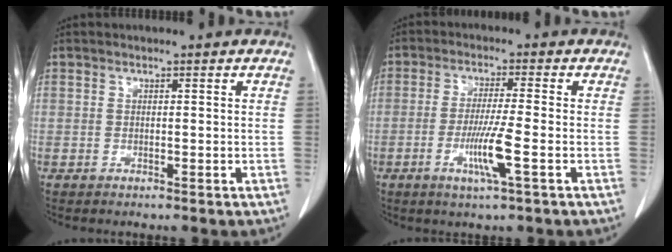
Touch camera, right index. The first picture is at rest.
{"total": 6.6, "force": [-2.2, -0.5, 6.2], "torque": [-0.117, -0.015, -0.043]}